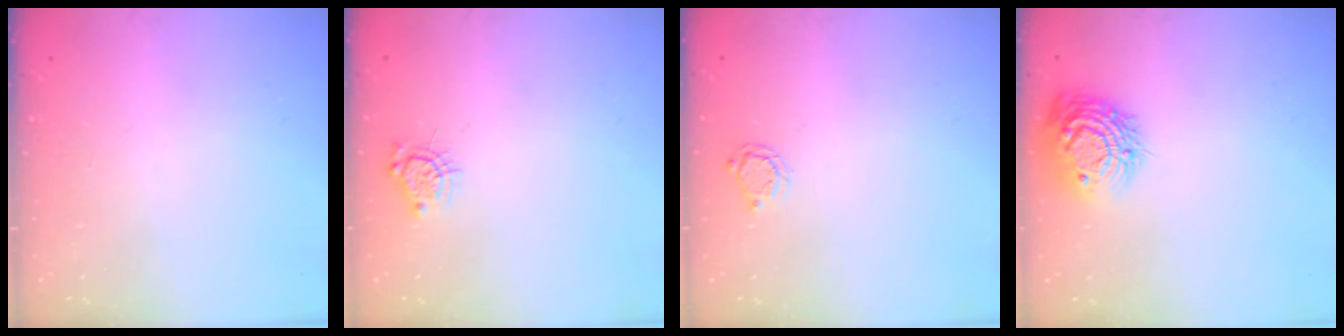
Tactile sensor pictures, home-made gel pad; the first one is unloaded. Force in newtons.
{"total": 5.9, "press": 5.9, "slide": 0.5}
{"total": 3.7, "press": 3.7, "slide": 0.3}
{"total": 13.2, "press": 13.2, "slide": 0.8}